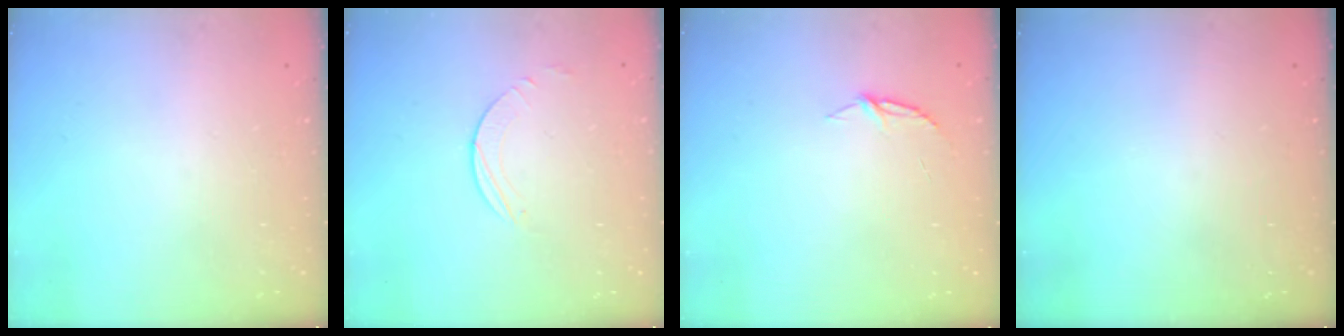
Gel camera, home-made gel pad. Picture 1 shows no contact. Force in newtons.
{"total": 3.9, "press": 3.9, "slide": 0.3}
{"total": 5.1, "press": 5.1, "slide": 0.5}
{"total": 0.0}